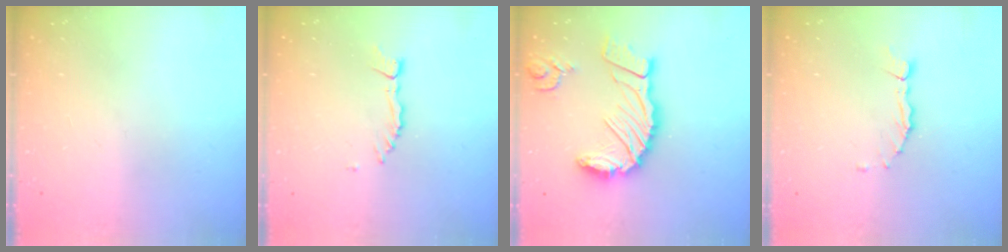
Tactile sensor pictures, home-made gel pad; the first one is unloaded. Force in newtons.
{"total": 1.7, "press": 1.7, "slide": 0.2}
{"total": 18.1, "press": 17.9, "slide": 2.4}
{"total": 1.7, "press": 1.7, "slide": 0.2}